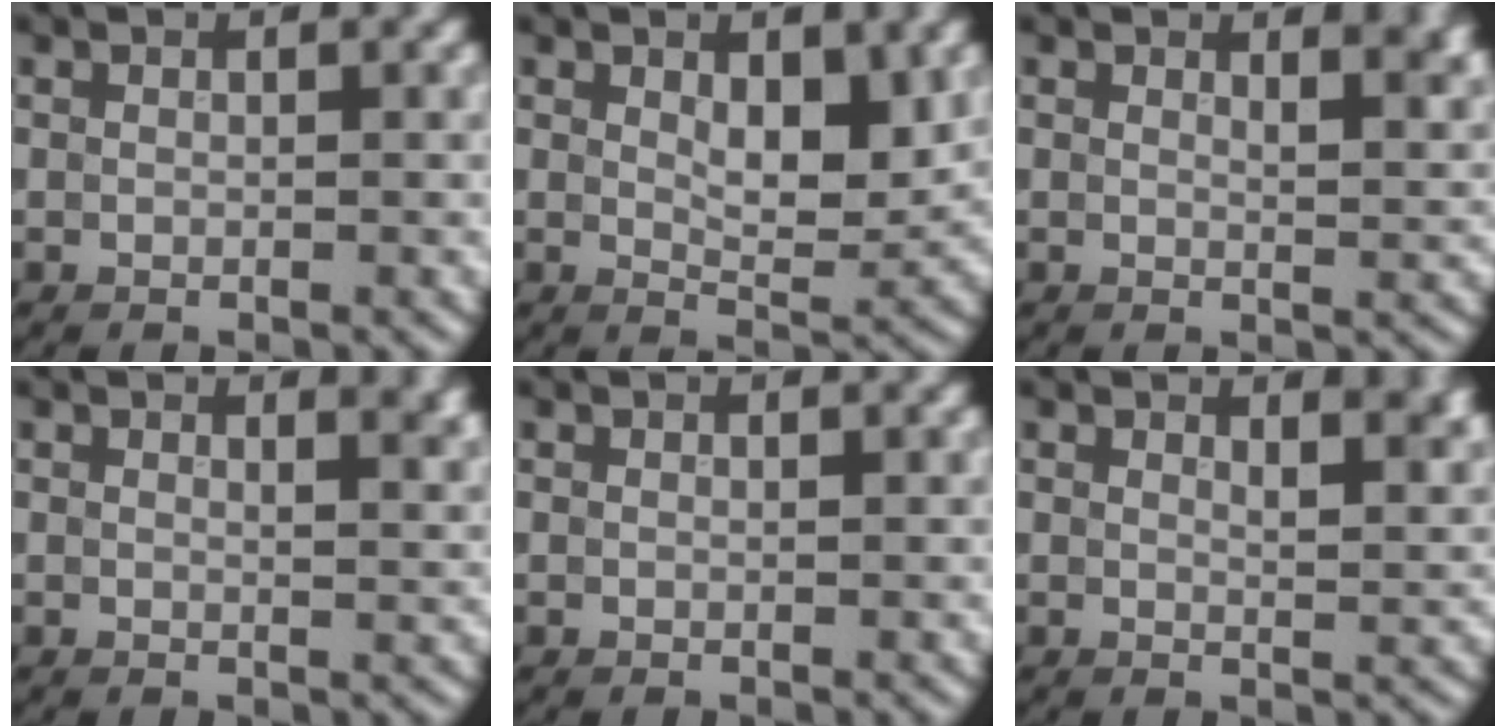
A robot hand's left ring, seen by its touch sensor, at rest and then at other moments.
{"total": 3.5, "force": [1.1, 1.4, 3.0], "torque": [-0.048, -0.005, 0.020]}
{"total": 2.7, "force": [1.8, 1.1, 1.7], "torque": [-0.004, 0.003, 0.022]}
{"total": 2.0, "force": [1.5, 0.8, 1.1], "torque": [0.003, 0.001, 0.018]}
{"total": 0.0}
{"total": 2.8, "force": [1.9, 1.0, 1.7], "torque": [-0.009, 0.002, 0.024]}